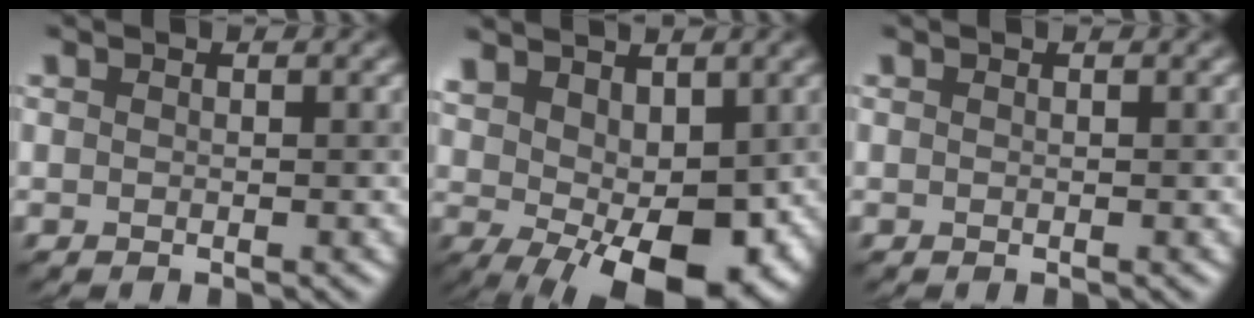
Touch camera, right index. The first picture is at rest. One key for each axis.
{"total": 10.3, "fx": -0.3, "fy": 5.9, "fz": 8.5, "tx": -0.151, "ty": -0.016, "tz": 0.024}
{"total": 0.0}